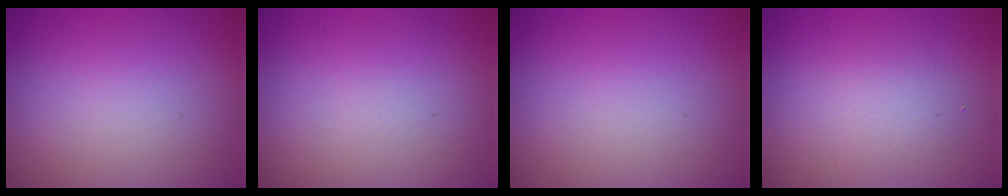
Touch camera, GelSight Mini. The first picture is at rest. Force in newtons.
{"total": 0.0}
{"total": 0.0}
{"total": 2.1, "press": 2.1, "slide": 0.1}